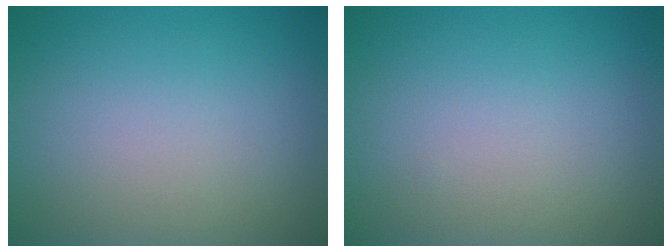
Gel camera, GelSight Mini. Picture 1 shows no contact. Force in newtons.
{"total": 0.0}